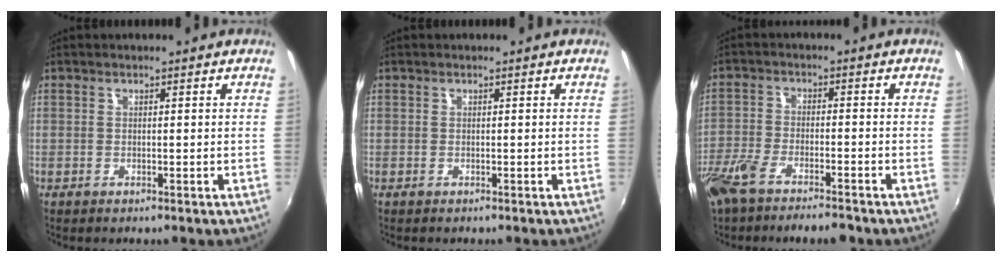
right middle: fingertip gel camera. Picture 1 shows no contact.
{"total": 0.0}
{"total": 10.1, "force": [-7.9, 2.6, 5.7], "torque": [-0.139, -0.031, -0.147]}